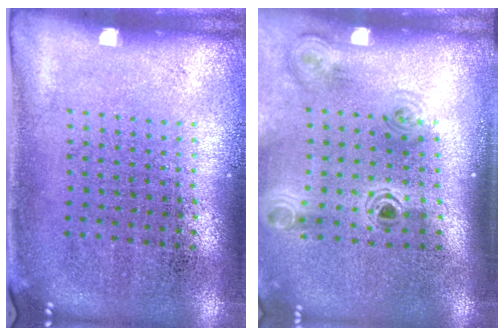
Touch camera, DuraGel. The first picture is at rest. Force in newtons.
{"total": 1.3, "press": 1.2, "slide": 0.5}